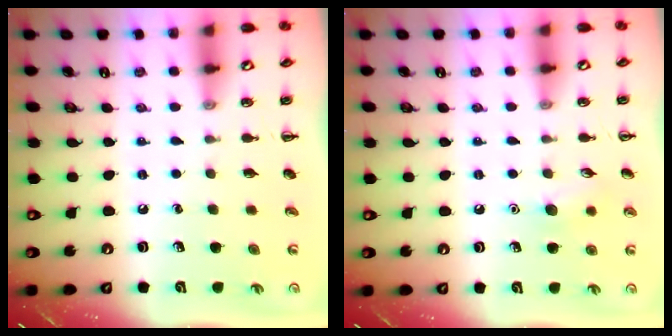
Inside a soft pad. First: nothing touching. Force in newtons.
{"total": 7.1, "press": 6.9, "slide": 1.8}